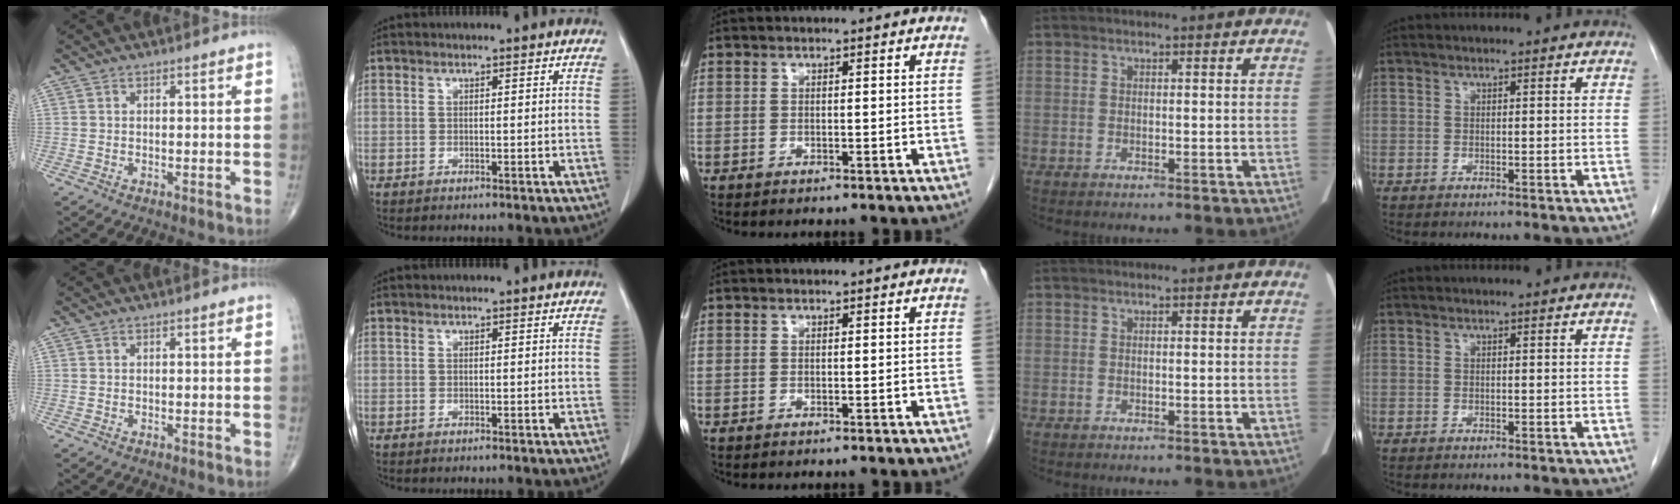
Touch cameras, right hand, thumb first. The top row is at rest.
{}